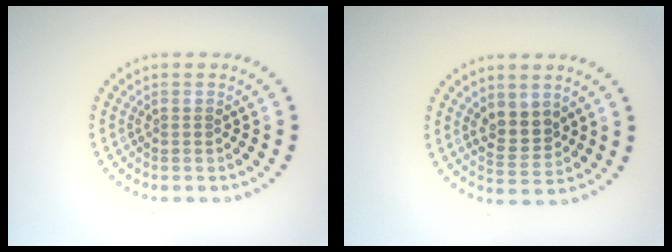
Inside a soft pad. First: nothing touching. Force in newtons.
{"total": 2.8, "press": 2.6, "slide": 1.1}